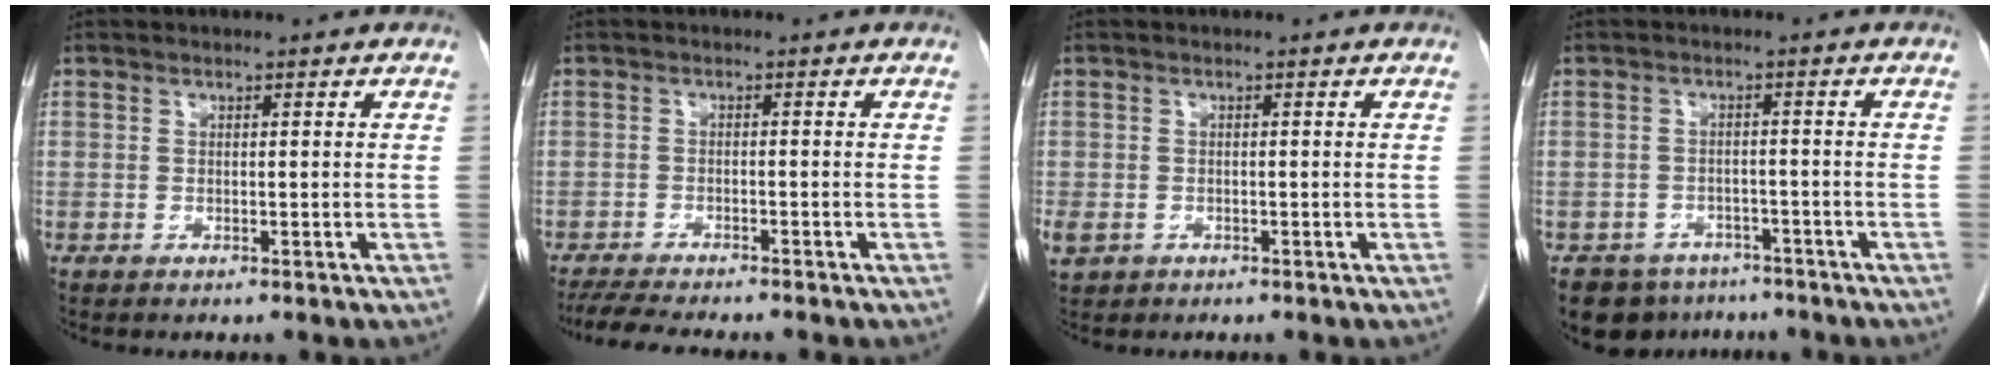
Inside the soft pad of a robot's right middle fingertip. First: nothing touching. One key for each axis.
{"total": 7.5, "fx": -6.6, "fy": 0.5, "fz": 3.4, "tx": -0.053, "ty": -0.018, "tz": -0.106}
{"total": 2.6, "fx": -1.1, "fy": 2.0, "fz": 1.2, "tx": -0.028, "ty": -0.002, "tz": -0.011}
{"total": 7.6, "fx": -6.1, "fy": 4.4, "fz": 0.9, "tx": -0.011, "ty": 0.004, "tz": -0.083}